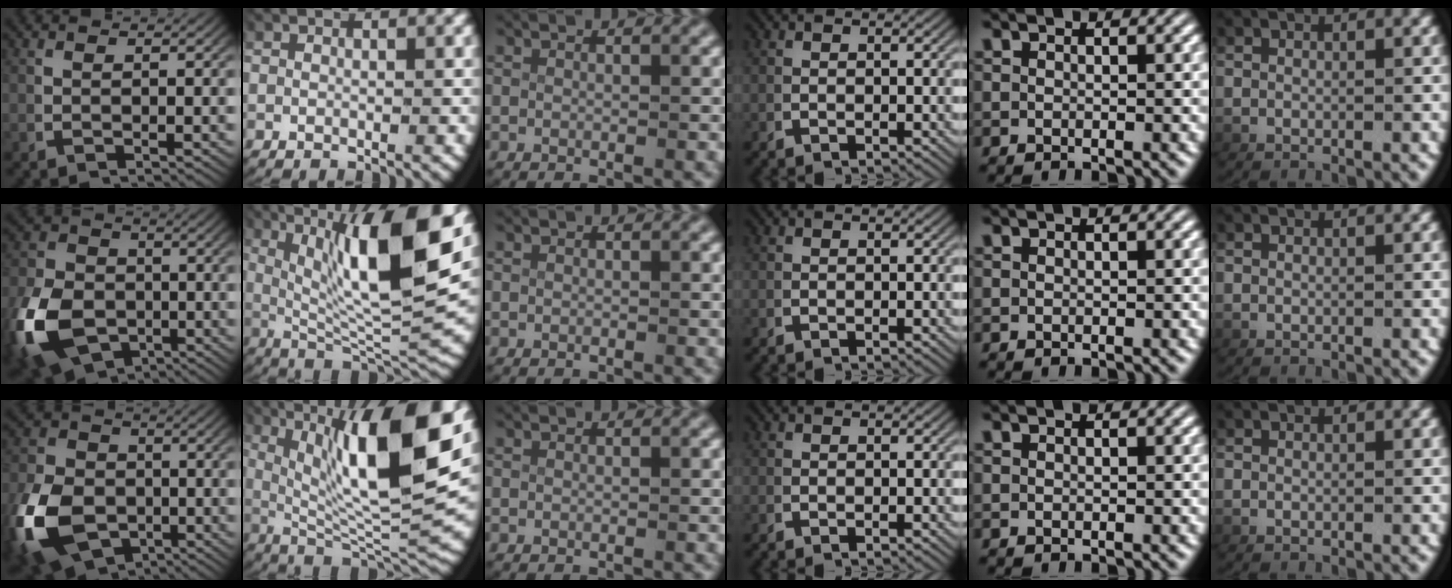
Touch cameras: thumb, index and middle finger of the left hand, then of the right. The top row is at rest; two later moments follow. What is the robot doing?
{"motion": "lift_and_place", "object": "scissors"}